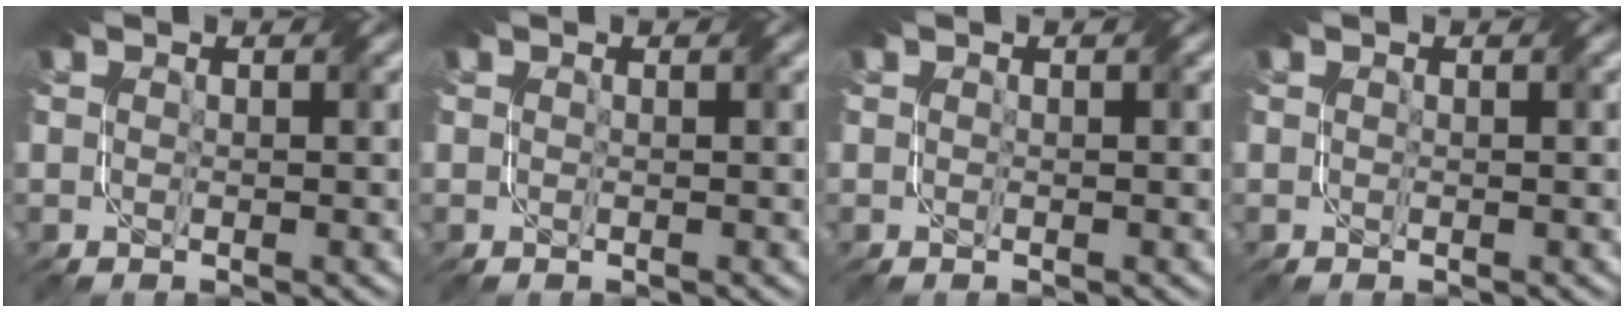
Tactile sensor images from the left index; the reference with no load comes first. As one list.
[{"total": 0.0}, {"total": 0.0}, {"total": 0.0}]